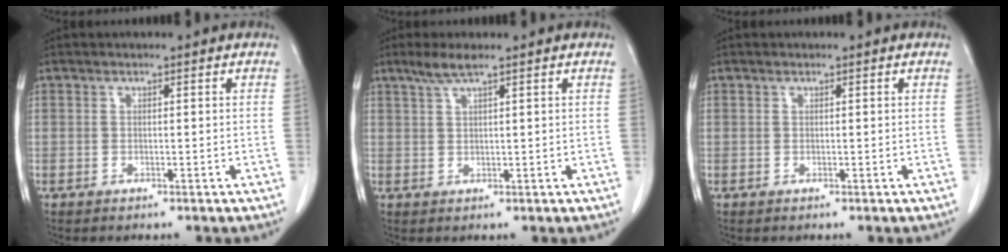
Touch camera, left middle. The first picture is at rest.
{"total": 2.9, "force": [2.1, -0.1, 2.0], "torque": [-0.053, 0.004, 0.047]}
{"total": 0.0}